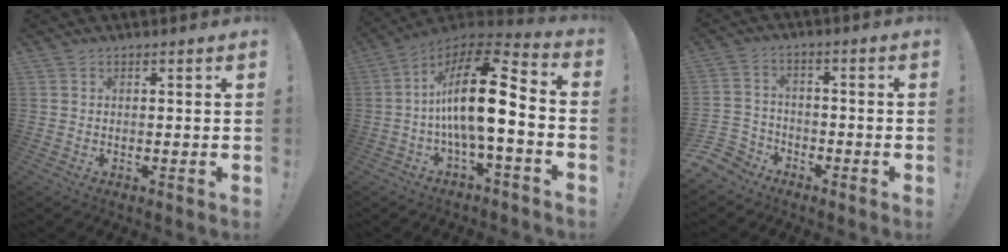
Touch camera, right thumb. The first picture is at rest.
{"total": 20.3, "force": [-0.7, 6.8, 19.1], "torque": [-0.328, 0.004, -0.016]}
{"total": 6.0, "force": [-4.5, 3.9, 0.9], "torque": [-0.024, 0.027, -0.087]}